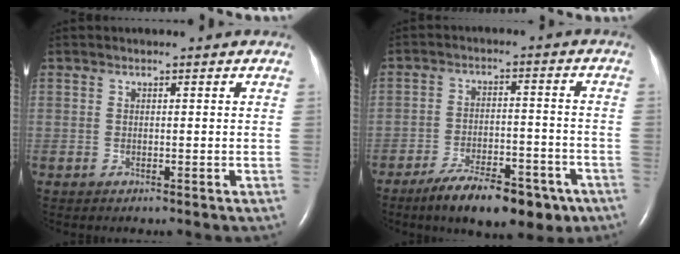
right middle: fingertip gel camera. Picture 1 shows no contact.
{"total": 12.4, "force": [-8.7, 4.5, 7.7], "torque": [-0.114, -0.002, -0.131]}